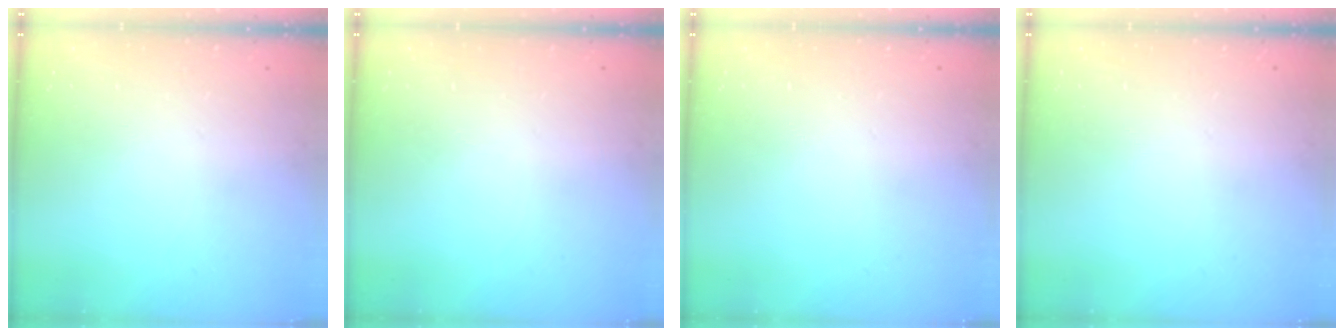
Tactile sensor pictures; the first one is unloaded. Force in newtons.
{"total": 0.0}
{"total": 0.0}
{"total": 0.0}